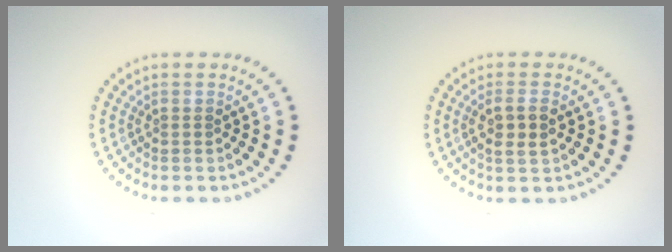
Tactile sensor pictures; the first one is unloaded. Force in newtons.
{"total": 2.3, "press": 2.2, "slide": 0.7}